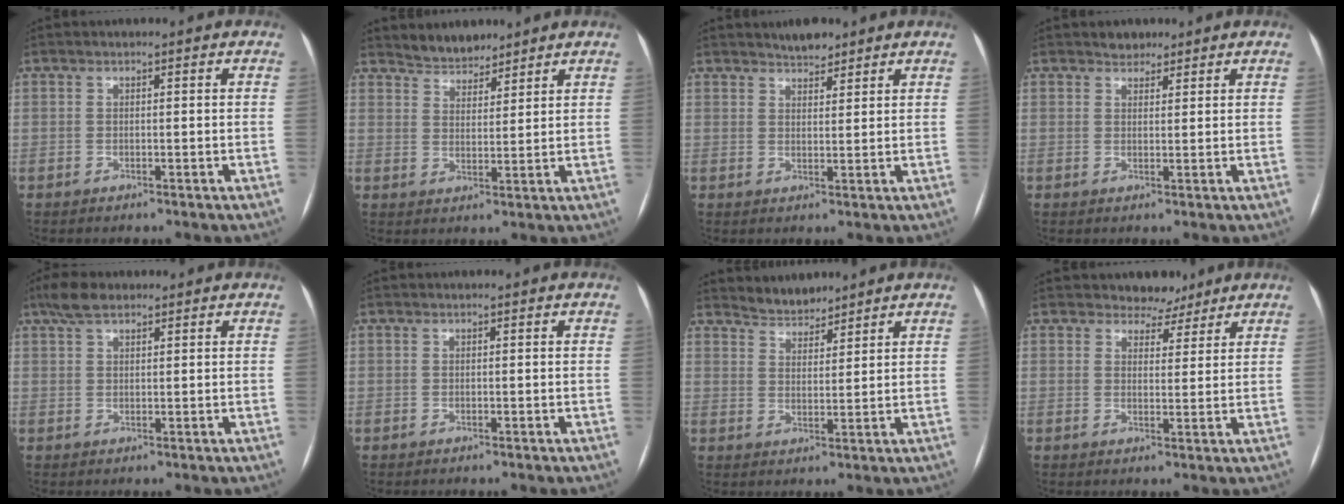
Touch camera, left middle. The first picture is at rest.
{"total": 4.6, "force": [4.3, 1.6, 0.5], "torque": [-0.011, 0.010, 0.079]}
{"total": 3.3, "force": [2.9, 1.1, 1.1], "torque": [-0.019, 0.004, 0.047]}
{"total": 2.1, "force": [1.7, 1.2, 0.2], "torque": [-0.003, 0.003, 0.025]}
{"total": 4.9, "force": [3.7, 1.9, 2.7], "torque": [-0.062, 0.023, 0.071]}
{"total": 0.0}
{"total": 4.0, "force": [3.9, 0.9, 0.0], "torque": [-0.002, 0.010, 0.073]}
{"total": 4.1, "force": [3.5, 2.2, 0.2], "torque": [0.004, -0.003, 0.047]}